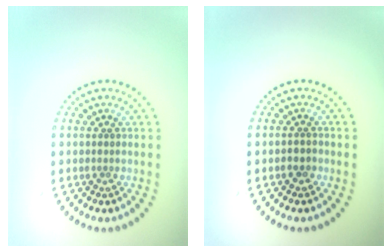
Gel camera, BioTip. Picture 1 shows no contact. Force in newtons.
{"total": 1.1, "press": 1.0, "slide": 0.4}